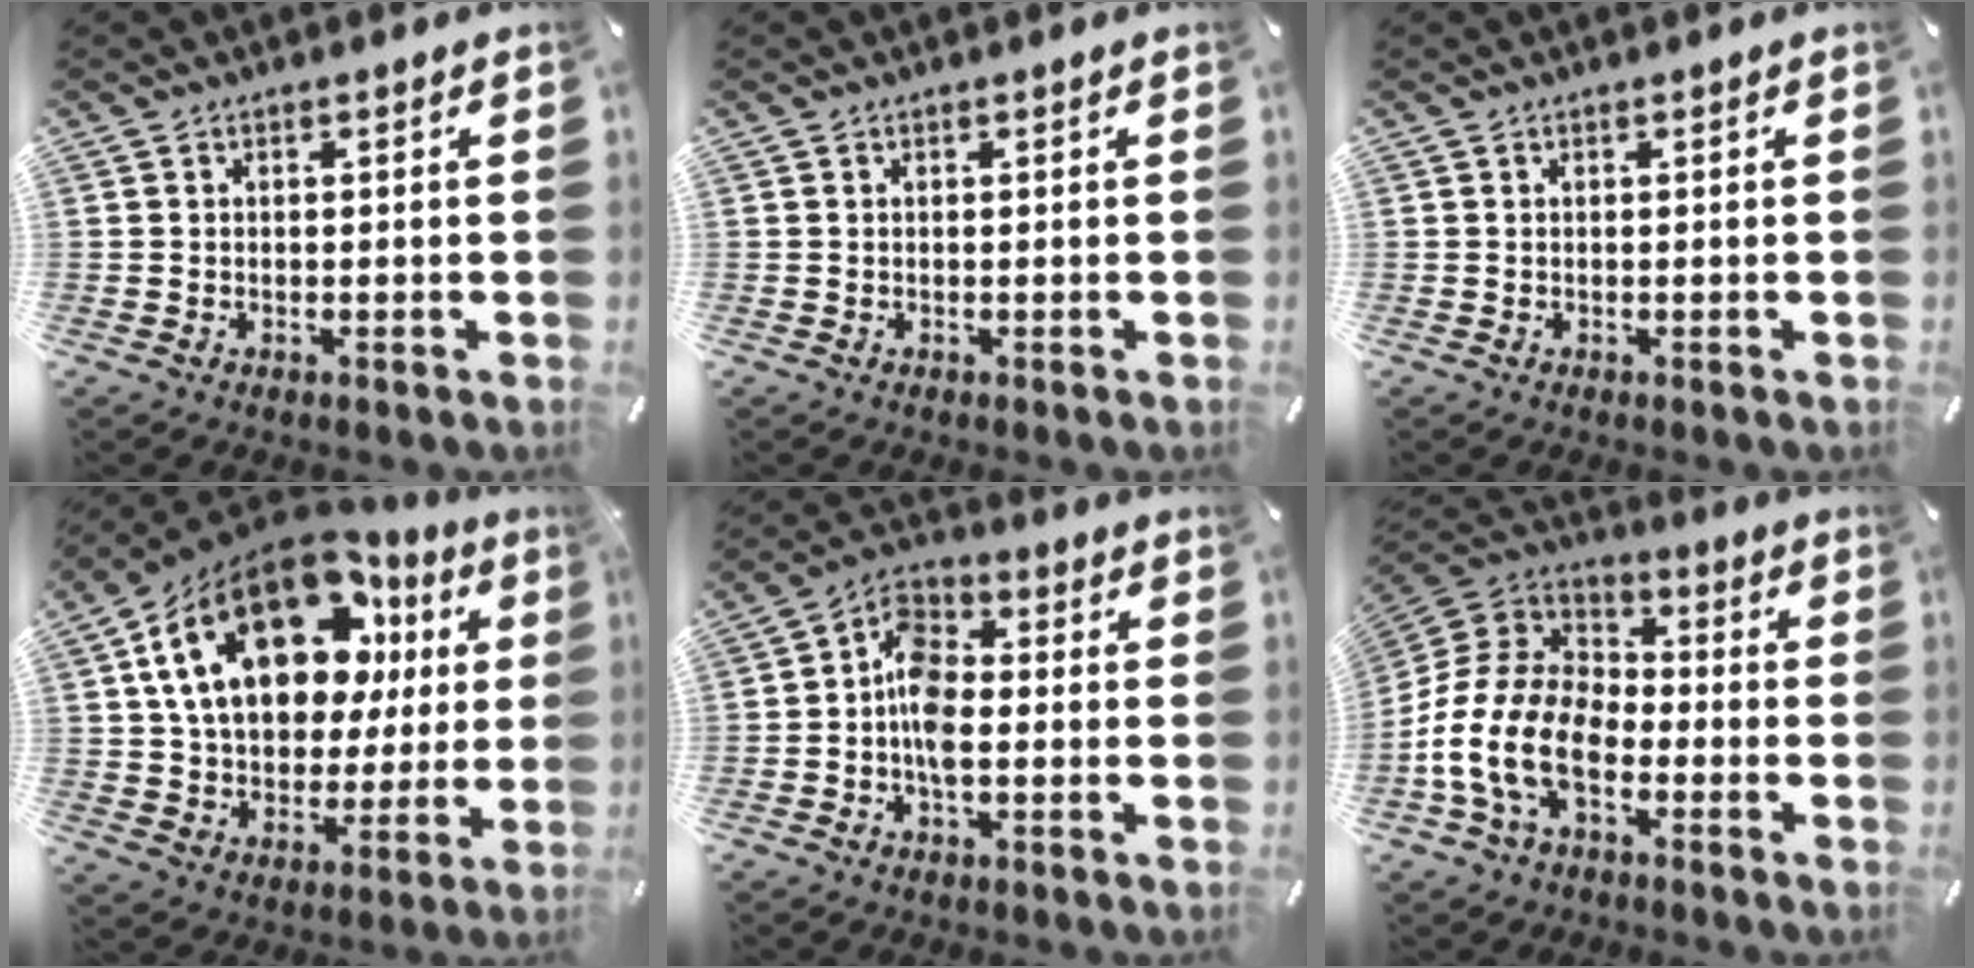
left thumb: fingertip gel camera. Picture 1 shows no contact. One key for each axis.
{"total": 0.0}
{"total": 0.0}
{"total": 22.9, "fx": 9.2, "fy": 14.5, "fz": 15.2, "tx": -0.273, "ty": -0.037, "tz": 0.159}
{"total": 8.3, "fx": -2.2, "fy": 4.9, "fz": 6.3, "tx": -0.123, "ty": 0.020, "tz": -0.038}
{"total": 16.0, "fx": -8.0, "fy": 9.5, "fz": 10.1, "tx": -0.225, "ty": 0.023, "tz": -0.150}